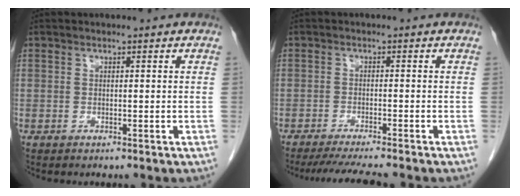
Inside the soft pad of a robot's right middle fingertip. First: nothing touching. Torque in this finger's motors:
{"motor_torque": [0.18, -0.17, 0.06, 0.02]}